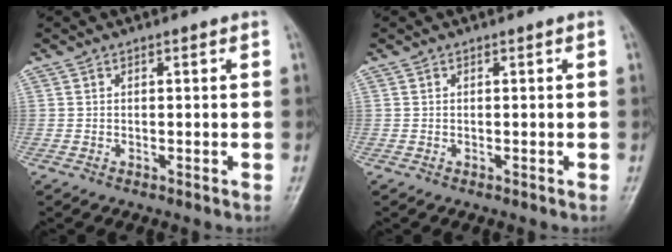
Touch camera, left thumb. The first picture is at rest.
{"total": 0.0}